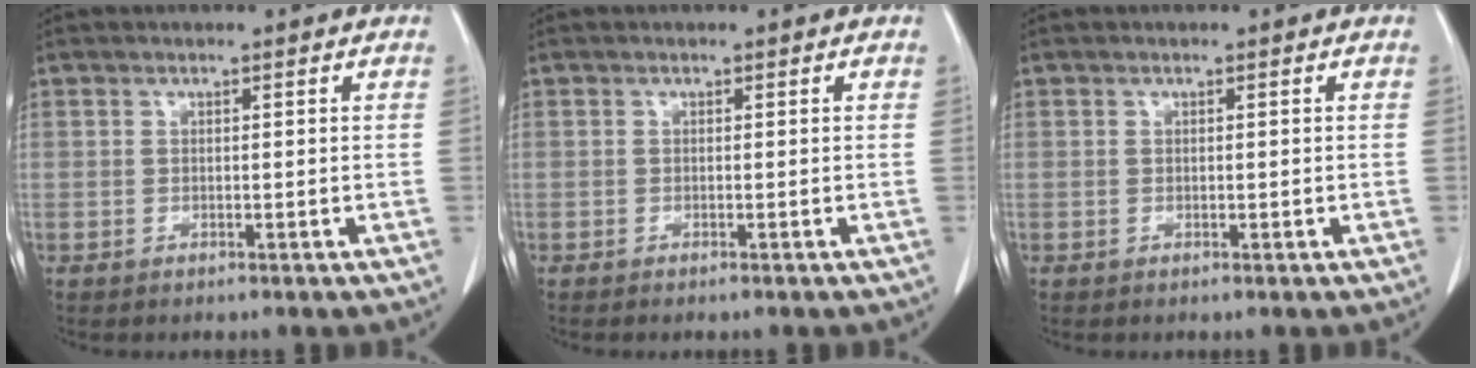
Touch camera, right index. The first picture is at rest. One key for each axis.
{"total": 0.7, "fx": -0.6, "fy": 0.0, "fz": 0.3, "tx": -0.005, "ty": -0.002, "tz": -0.010}
{"total": 0.0}